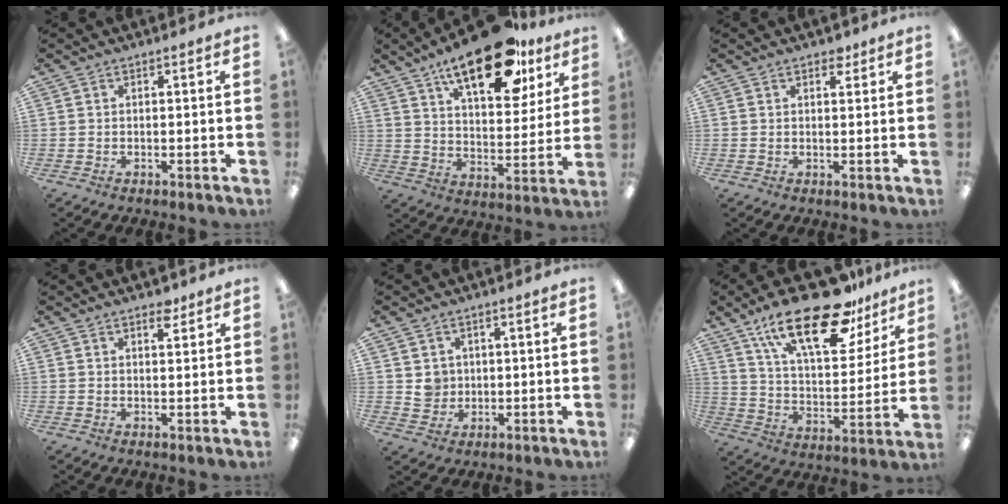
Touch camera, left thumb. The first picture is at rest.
{"total": 22.0, "force": [14.2, 9.1, 14.1], "torque": [-0.213, -0.068, 0.234]}
{"total": 2.2, "force": [1.7, 1.2, 1.0], "torque": [0.004, -0.008, 0.024]}
{"total": 3.0, "force": [2.4, 1.1, 1.4], "torque": [-0.007, -0.012, 0.037]}
{"total": 4.1, "force": [1.2, 3.9, 0.6], "torque": [0.002, -0.002, 0.018]}
{"total": 24.8, "force": [16.6, 9.9, 15.6], "torque": [-0.252, -0.091, 0.282]}